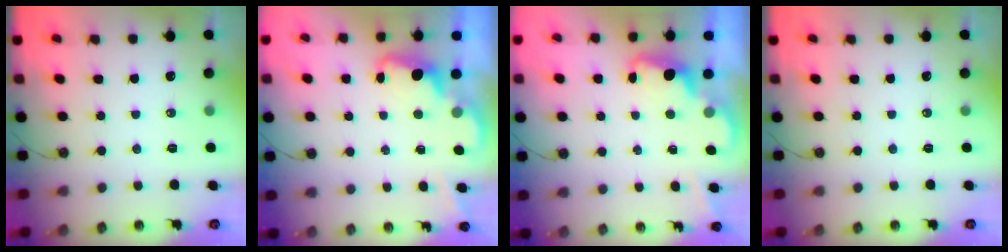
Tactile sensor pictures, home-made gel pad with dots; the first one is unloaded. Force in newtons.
{"total": 2.1, "press": 2.0, "slide": 0.6}
{"total": 2.0, "press": 1.9, "slide": 0.6}
{"total": 0.0}